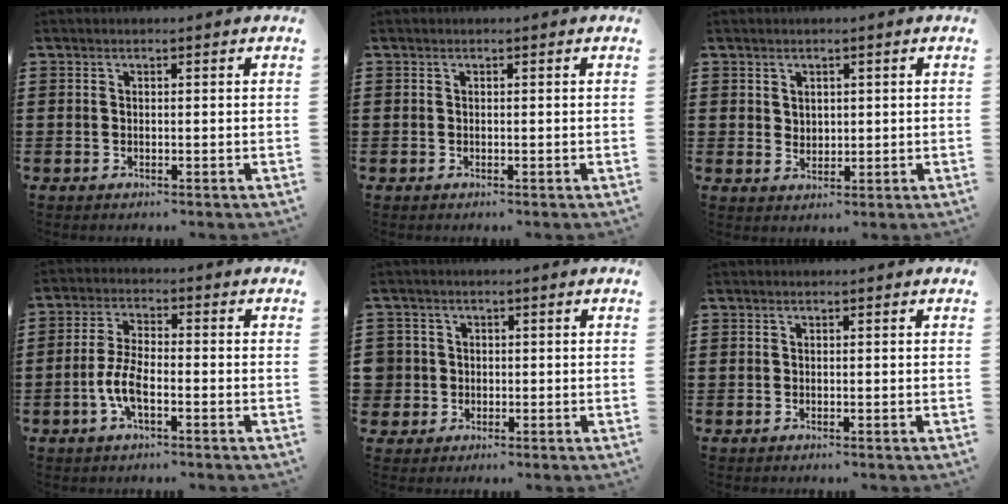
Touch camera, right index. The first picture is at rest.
{"total": 0.0}
{"total": 2.0, "force": [1.3, 1.5, 0.3], "torque": [-0.010, 0.008, 0.024]}
{"total": 5.9, "force": [-2.2, 2.0, 5.1], "torque": [-0.121, -0.005, -0.049]}
{"total": 2.8, "force": [-0.5, 2.8, 0.1], "torque": [-0.025, 0.006, -0.016]}
{"total": 0.0}